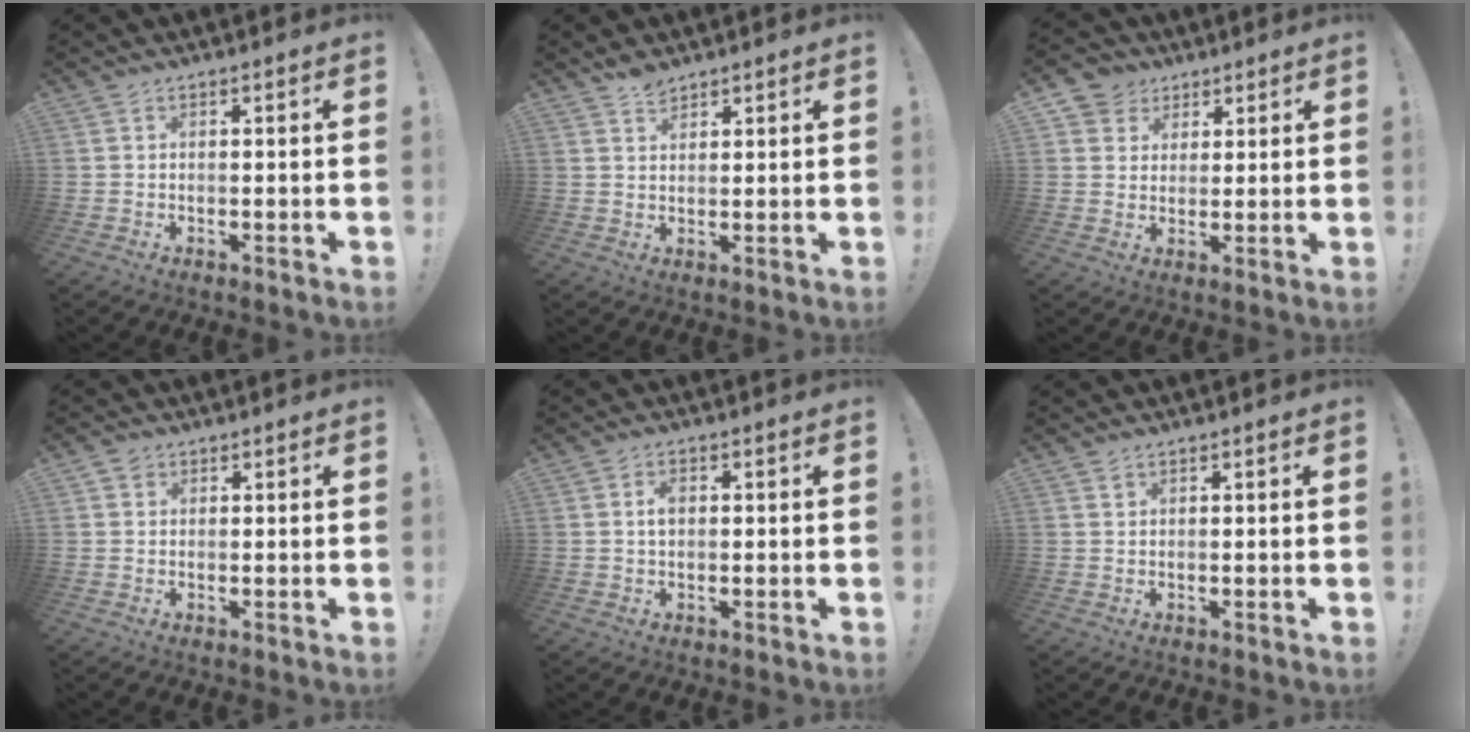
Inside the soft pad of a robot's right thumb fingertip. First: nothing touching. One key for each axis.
{"total": 3.5, "fx": 2.8, "fy": 1.8, "fz": 1.1, "tx": -0.001, "ty": -0.019, "tz": 0.049}
{"total": 6.3, "fx": 2.8, "fy": 5.6, "fz": 0.7, "tx": -0.018, "ty": -0.015, "tz": 0.058}
{"total": 1.9, "fx": 1.0, "fy": 1.6, "fz": 0.3, "tx": -0.006, "ty": 0.001, "tz": 0.018}
{"total": 2.4, "fx": 0.6, "fy": 1.6, "fz": 1.7, "tx": -0.016, "ty": -0.003, "tz": 0.004}
{"total": 0.9, "fx": 0.6, "fy": 0.6, "fz": 0.3, "tx": 0.000, "ty": -0.002, "tz": 0.010}